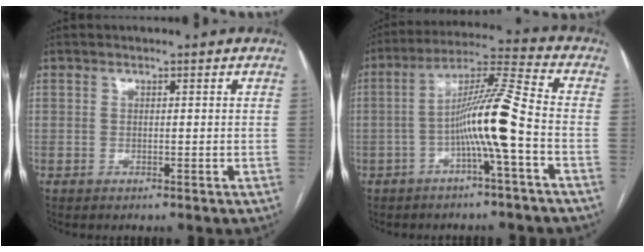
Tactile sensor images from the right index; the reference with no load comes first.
{"total": 10.4, "force": [-2.9, -1.0, 10.0], "torque": [-0.185, 0.022, -0.054]}